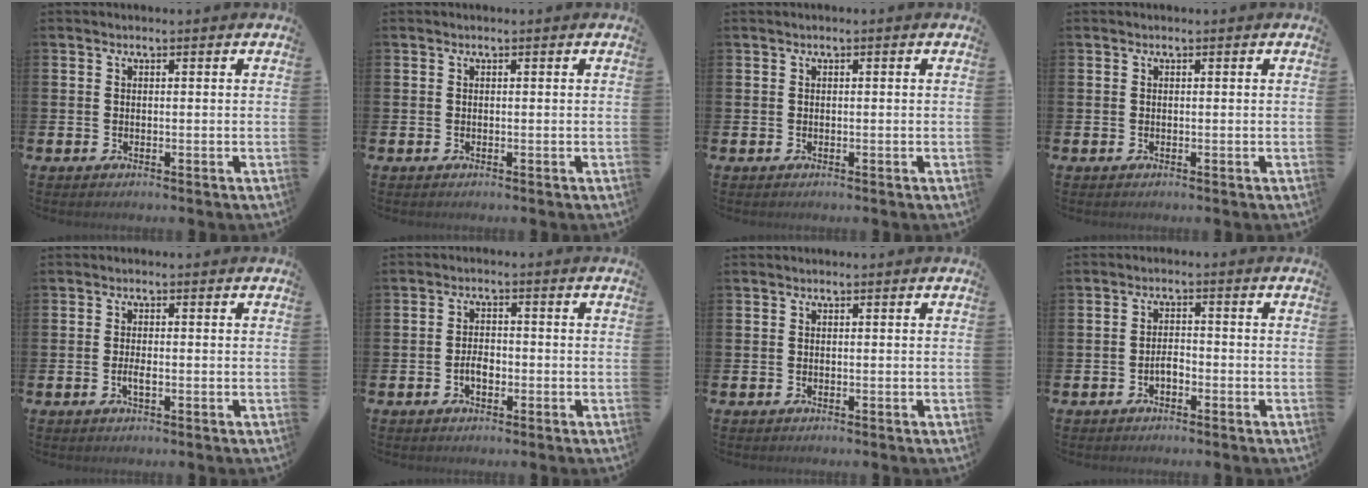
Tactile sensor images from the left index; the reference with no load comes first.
{"total": 0.0}
{"total": 0.0}
{"total": 0.0}
{"total": 1.5, "force": [-0.4, 0.5, 1.3], "torque": [-0.028, 0.002, -0.006]}
{"total": 2.5, "force": [-0.8, 1.5, 1.8], "torque": [-0.022, 0.000, -0.019]}
{"total": 0.0}
{"total": 1.9, "force": [-1.0, 1.0, 1.2], "torque": [-0.021, 0.004, -0.021]}